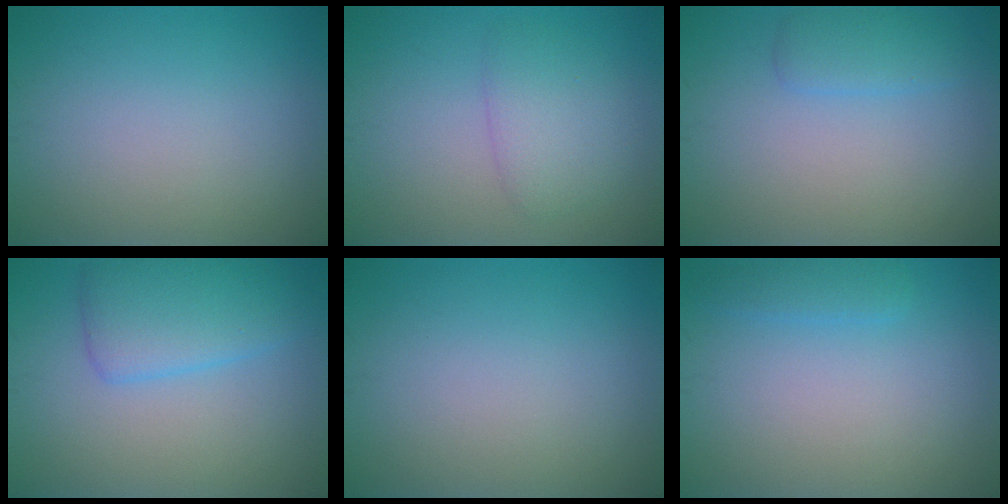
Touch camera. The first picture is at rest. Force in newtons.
{"total": 2.9, "press": 2.9, "slide": 0.2}
{"total": 1.8, "press": 1.8, "slide": 0.2}
{"total": 4.5, "press": 4.5, "slide": 0.1}
{"total": 0.0}
{"total": 1.4, "press": 1.4, "slide": 0.1}